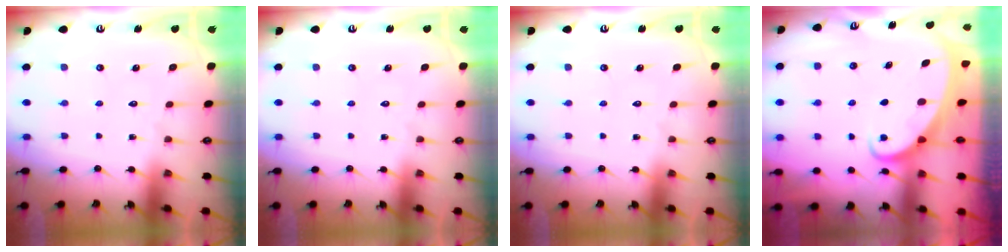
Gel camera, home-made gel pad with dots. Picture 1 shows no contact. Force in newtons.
{"total": 0.0}
{"total": 0.0}
{"total": 2.0, "press": 2.0, "slide": 0.1}